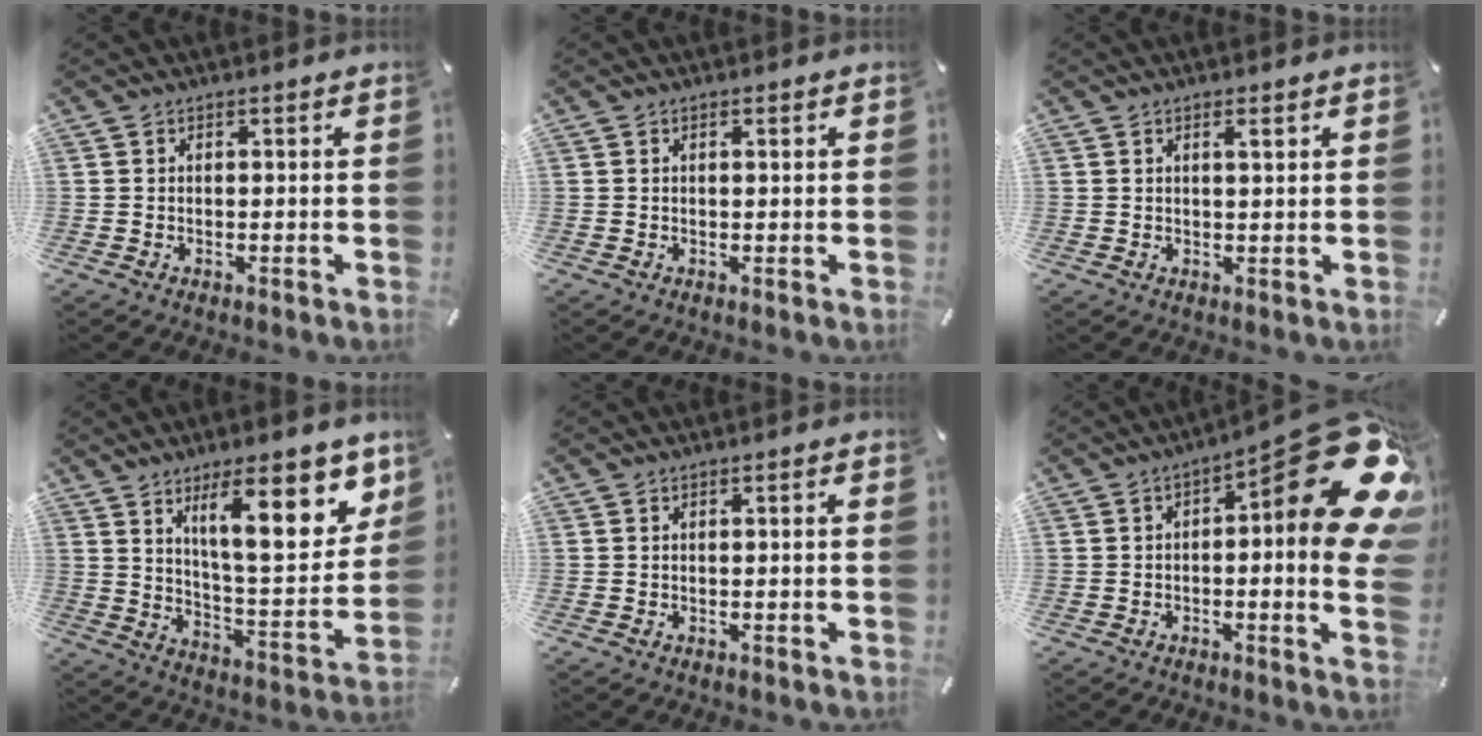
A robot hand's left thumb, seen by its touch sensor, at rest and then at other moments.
{"total": 1.0, "force": [0.3, 0.2, 0.9], "torque": [-0.009, -0.002, 0.002]}
{"total": 2.4, "force": [1.1, 0.4, 2.1], "torque": [-0.034, -0.001, 0.014]}
{"total": 19.9, "force": [10.4, 6.8, 15.6], "torque": [-0.217, -0.057, 0.160]}
{"total": 1.2, "force": [-0.1, 0.1, 1.2], "torque": [-0.020, -0.002, -0.001]}
{"total": 23.5, "force": [7.5, 6.6, 21.3], "torque": [-0.258, -0.085, 0.132]}